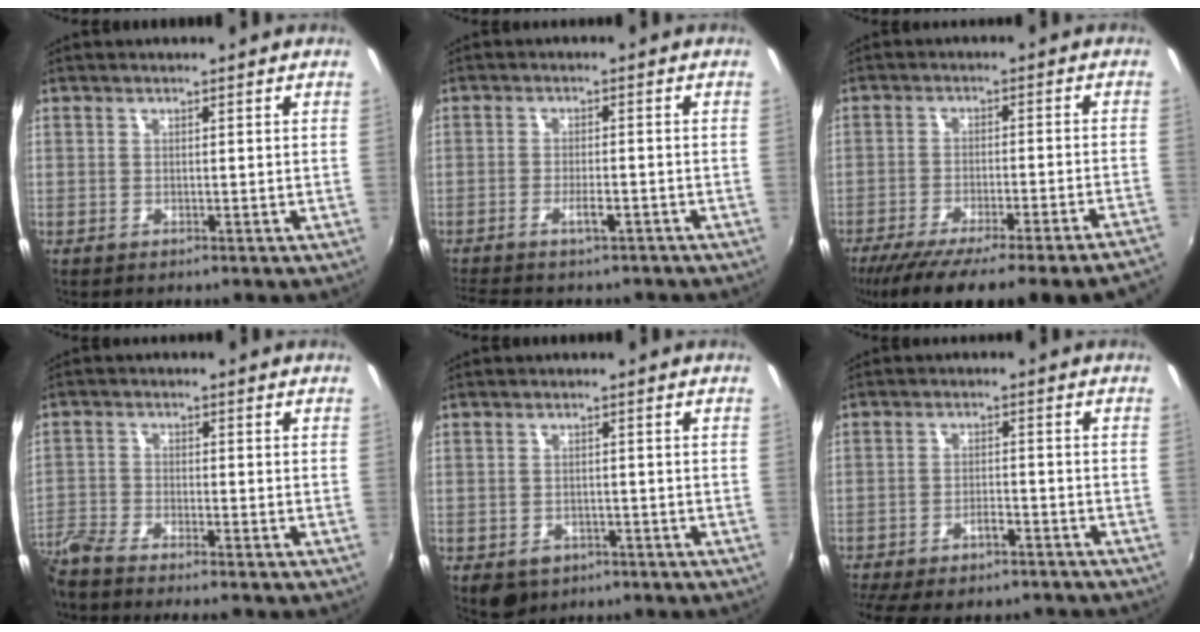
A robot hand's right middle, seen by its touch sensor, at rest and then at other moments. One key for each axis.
{"total": 7.6, "fx": -6.2, "fy": 2.0, "fz": 3.9, "tx": -0.091, "ty": -0.006, "tz": -0.100}
{"total": 20.0, "fx": -17.2, "fy": -0.7, "fz": 10.2, "tx": -0.166, "ty": -0.056, "tz": -0.246}
{"total": 7.3, "fx": -6.7, "fy": 0.2, "fz": 2.9, "tx": -0.082, "ty": -0.024, "tz": -0.132}
{"total": 5.1, "fx": -2.8, "fy": 3.7, "fz": 2.2, "tx": -0.049, "ty": -0.012, "tz": -0.037}
{"total": 9.1, "fx": -7.8, "fy": 2.5, "fz": 3.9, "tx": -0.092, "ty": -0.014, "tz": -0.116}